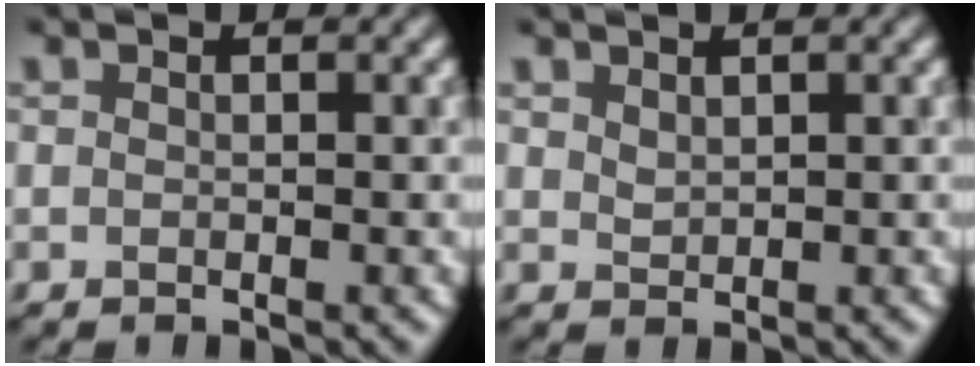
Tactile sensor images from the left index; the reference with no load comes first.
{"total": 0.8, "force": [0.7, 0.4, 0.2], "torque": [-0.004, 0.002, 0.018]}